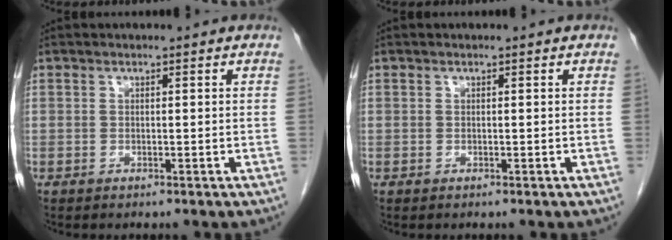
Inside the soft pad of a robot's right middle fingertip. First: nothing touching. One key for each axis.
{"total": 0.0}